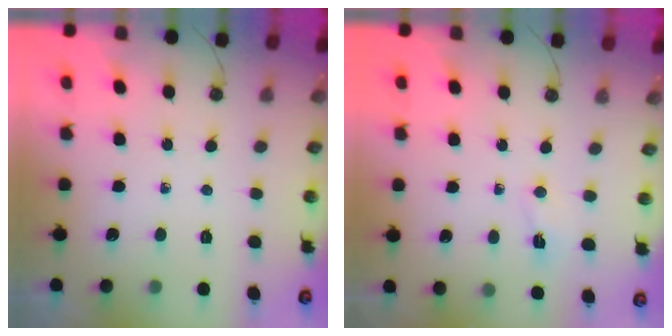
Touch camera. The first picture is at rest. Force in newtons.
{"total": 2.0, "press": 1.9, "slide": 0.6}